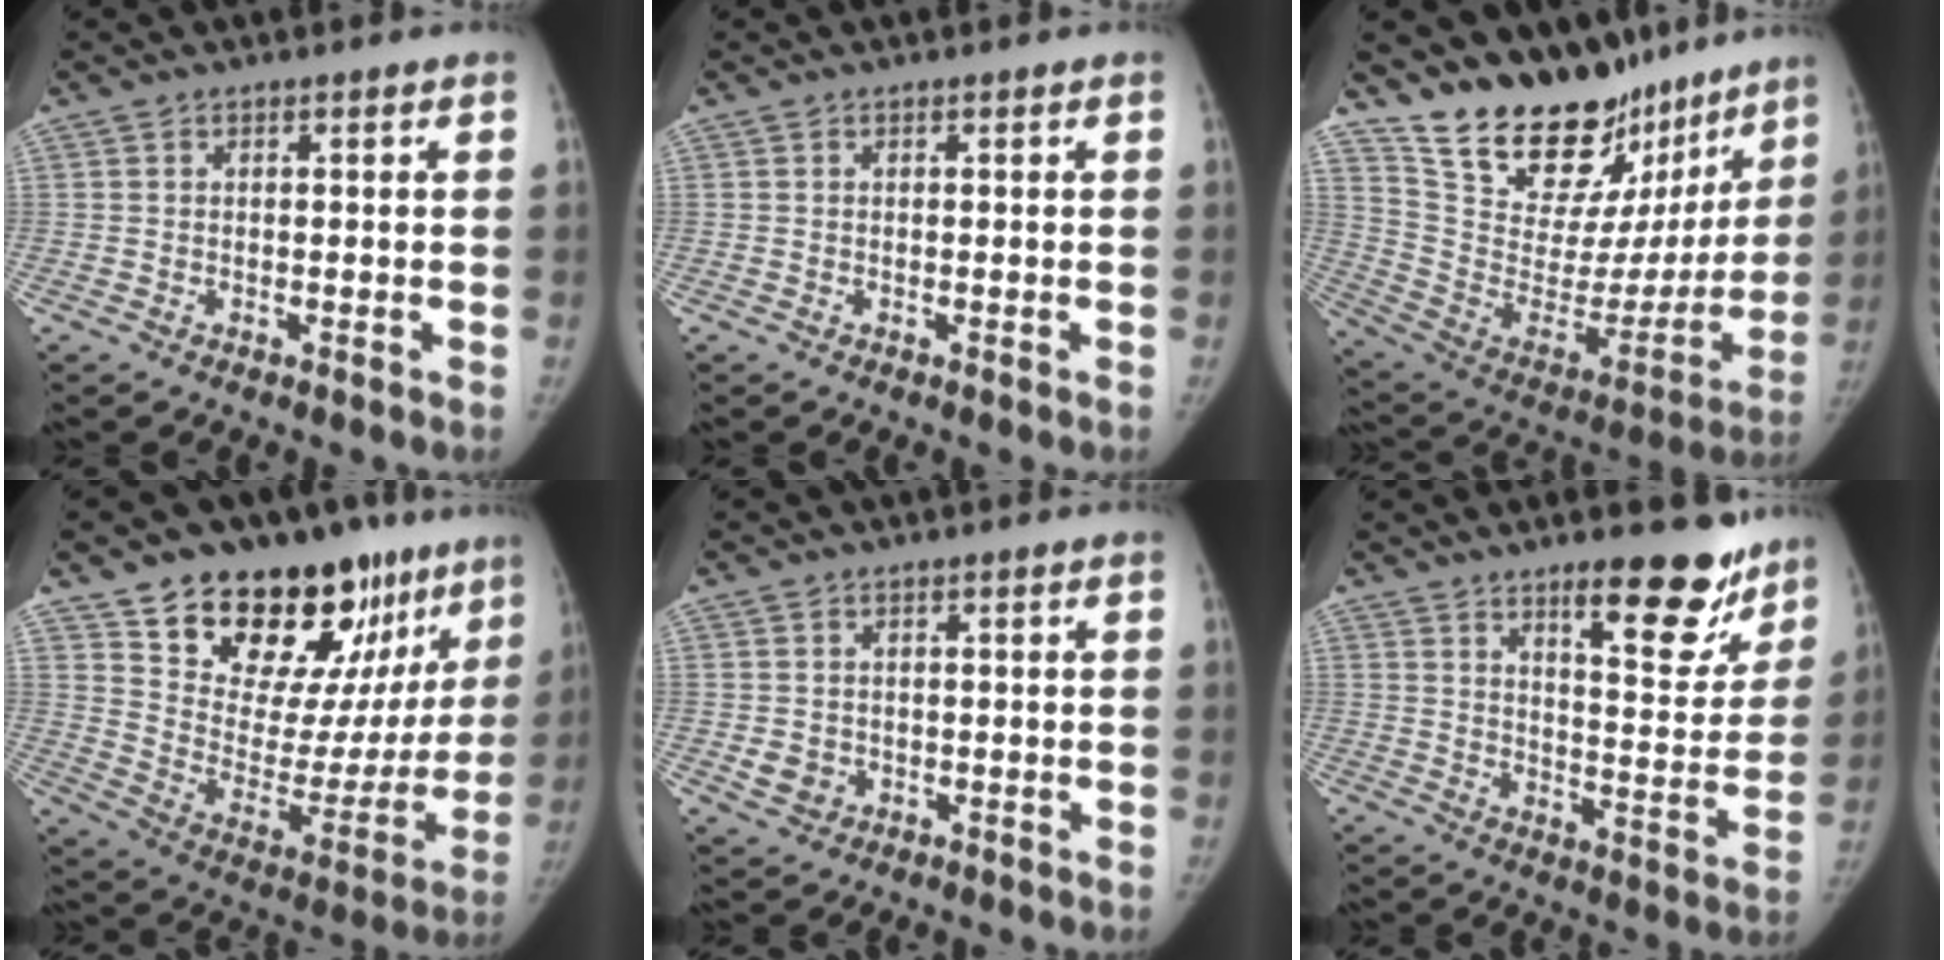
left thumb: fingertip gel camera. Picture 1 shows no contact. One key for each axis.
{"total": 0.0}
{"total": 24.5, "fx": 19.5, "fy": 11.4, "fz": 9.5, "tx": -0.110, "ty": -0.113, "tz": 0.312}
{"total": 28.0, "fx": 18.5, "fy": 13.7, "fz": 15.9, "tx": -0.189, "ty": -0.078, "tz": 0.284}
{"total": 3.0, "fx": -0.4, "fy": 2.7, "fz": 1.2, "tx": -0.014, "ty": 0.000, "tz": 0.003}
{"total": 14.5, "fx": 10.1, "fy": 4.6, "fz": 9.4, "tx": -0.078, "ty": -0.073, "tz": 0.148}